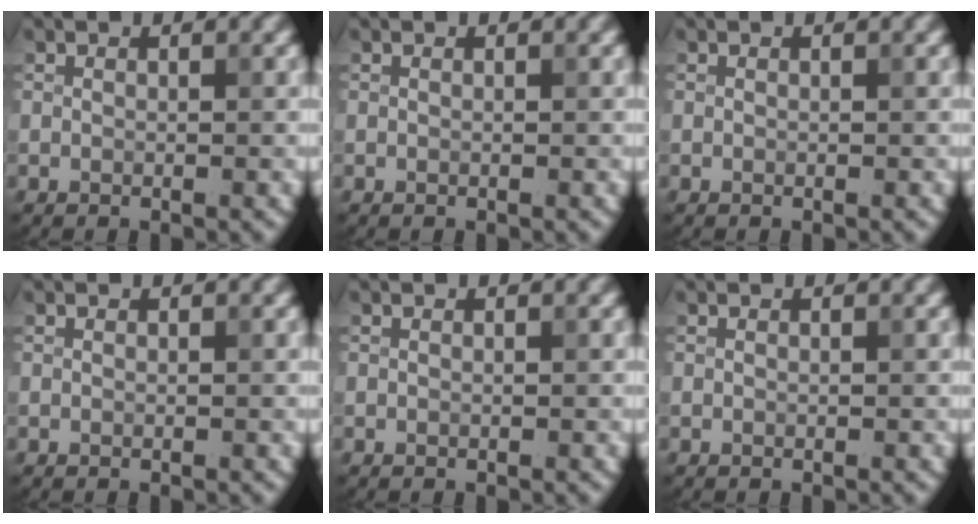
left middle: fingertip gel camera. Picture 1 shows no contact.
{"total": 0.0}
{"total": 0.0}
{"total": 0.0}
{"total": 0.0}
{"total": 0.0}